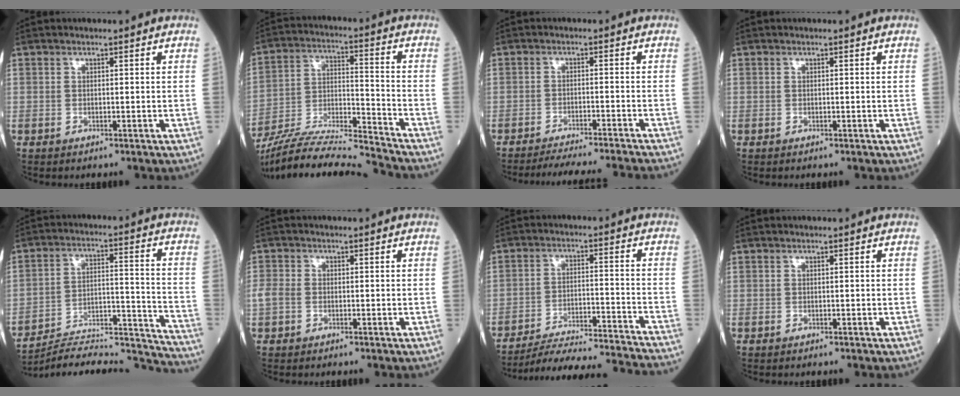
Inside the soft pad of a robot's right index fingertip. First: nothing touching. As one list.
[{"total": 17.8, "force": [-16.9, -1.5, 5.3], "torque": [-0.104, 0.000, -0.295]}, {"total": 12.8, "force": [-11.9, -1.4, 4.4], "torque": [-0.040, -0.024, -0.167]}, {"total": 0.0}, {"total": 22.8, "force": [-22.4, -0.1, 4.5], "torque": [-0.047, 0.021, -0.324]}, {"total": 2.2, "force": [-0.5, 1.8, 1.2], "torque": [-0.034, 0.004, -0.011]}, {"total": 19.7, "force": [-18.8, -1.1, 5.7], "torque": [-0.075, -0.026, -0.270]}, {"total": 0.0}]